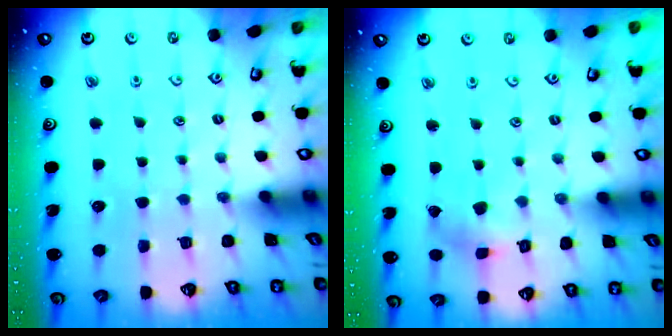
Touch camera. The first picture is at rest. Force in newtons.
{"total": 2.4, "press": 2.4, "slide": 0.5}